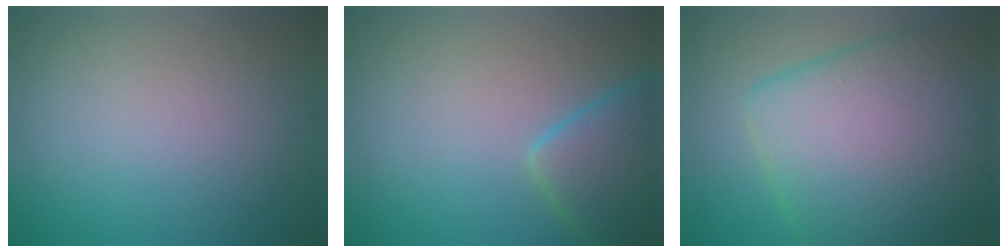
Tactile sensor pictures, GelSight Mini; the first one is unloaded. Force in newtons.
{"total": 5.0, "press": 5.0, "slide": 0.4}
{"total": 12.9, "press": 12.9, "slide": 0.4}